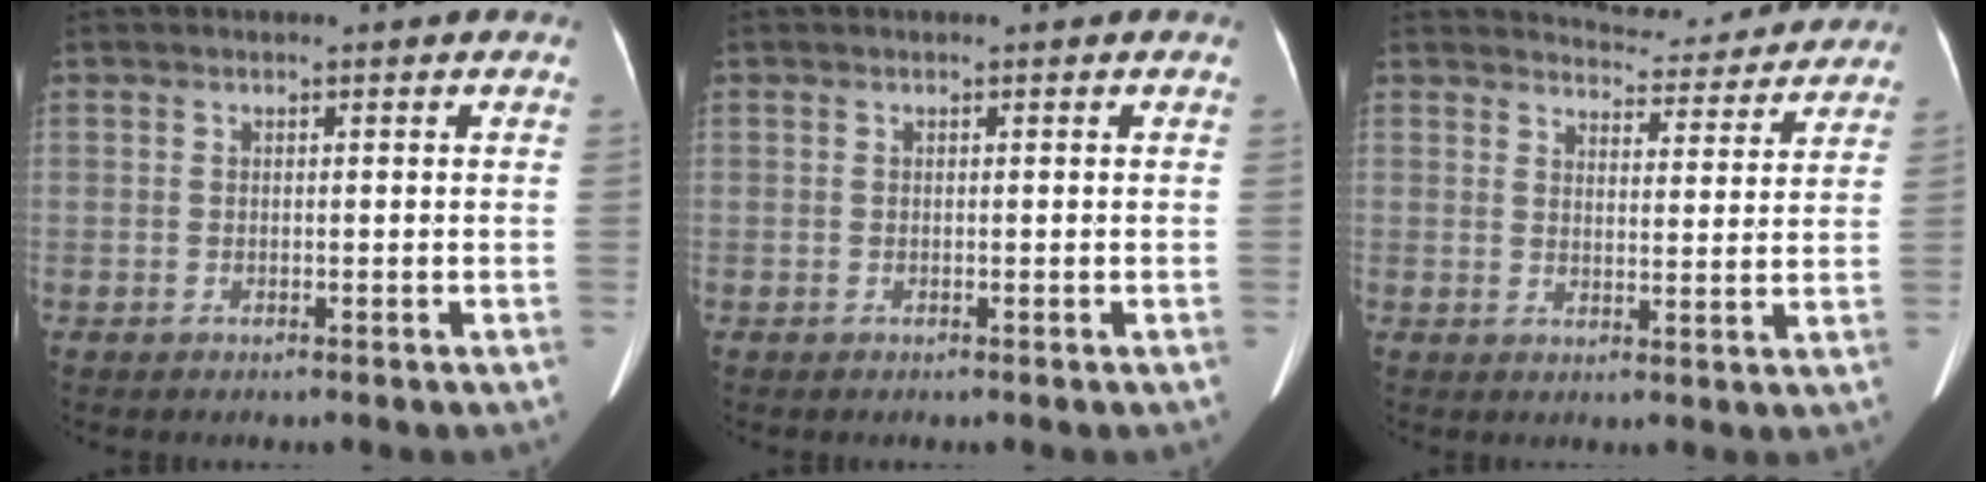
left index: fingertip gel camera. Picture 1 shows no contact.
{"total": 0.0}
{"total": 10.3, "force": [10.1, 1.7, 0.6], "torque": [0.000, -0.004, 0.116]}